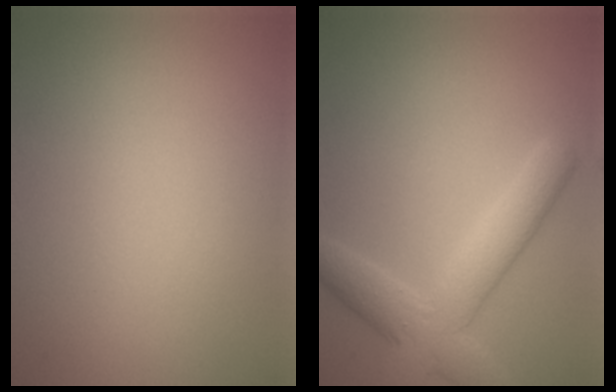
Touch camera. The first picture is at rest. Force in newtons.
{"total": 5.6, "press": 5.6, "slide": 0.4}